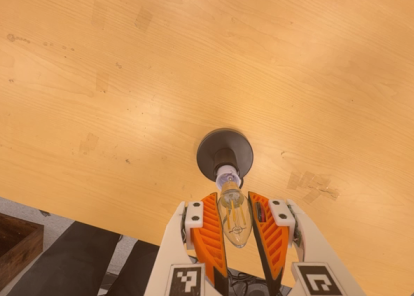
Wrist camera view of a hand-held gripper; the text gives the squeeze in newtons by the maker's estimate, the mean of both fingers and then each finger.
{"total": 13.5, "left": 14.4, "right": 12.6}